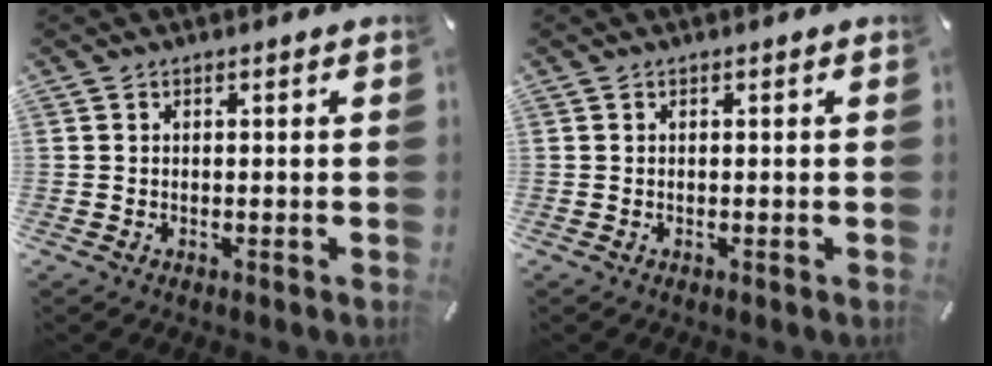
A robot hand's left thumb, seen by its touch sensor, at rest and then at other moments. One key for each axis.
{"total": 0.0}